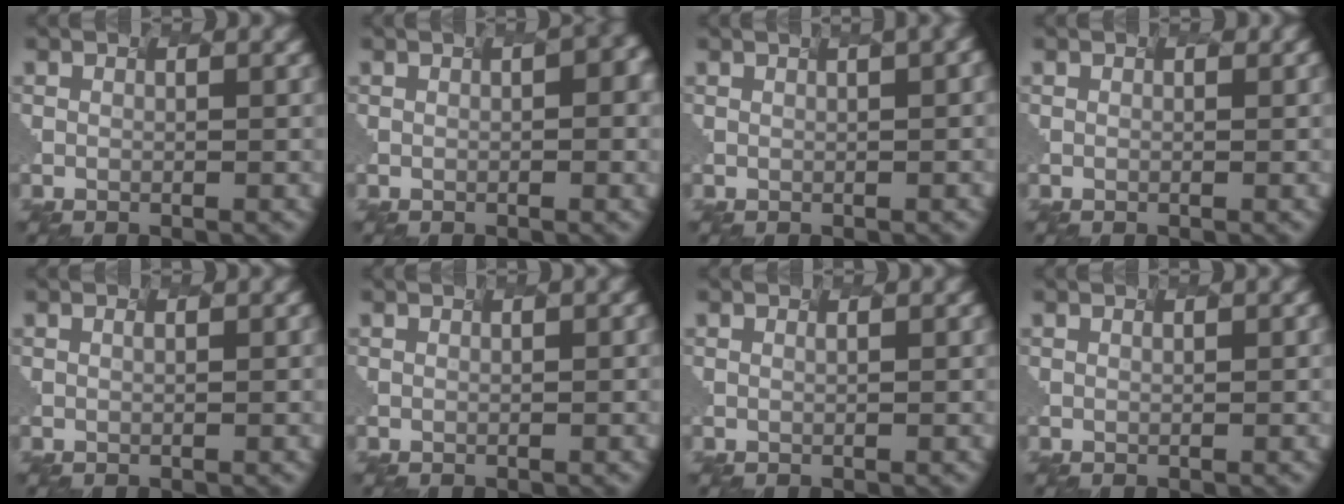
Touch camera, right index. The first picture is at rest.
{"total": 4.3, "force": [1.1, 1.9, 3.8], "torque": [-0.019, 0.037, 0.020]}
{"total": 4.7, "force": [2.3, 1.5, 3.8], "torque": [-0.036, 0.038, 0.039]}
{"total": 1.1, "force": [0.6, 0.6, 0.7], "torque": [0.002, 0.015, 0.010]}
{"total": 0.5, "force": [-0.1, 0.1, 0.5], "torque": [-0.002, 0.001, 0.006]}
{"total": 1.4, "force": [0.5, 0.5, 1.2], "torque": [-0.009, 0.014, 0.013]}
{"total": 0.0}
{"total": 0.9, "force": [0.4, 0.3, 0.8], "torque": [-0.004, 0.008, 0.010]}